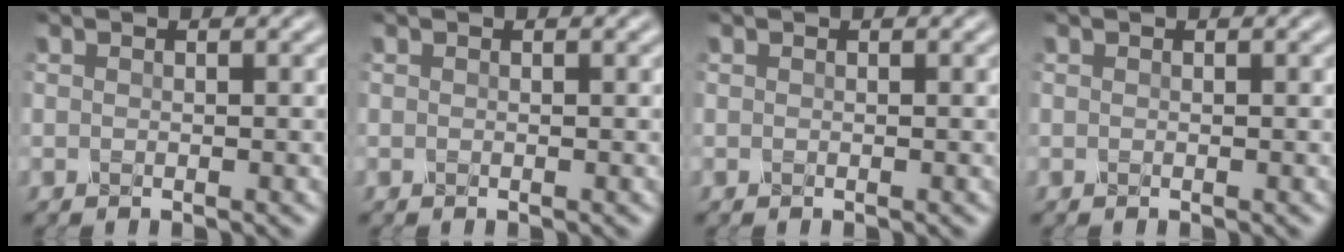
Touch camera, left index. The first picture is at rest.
{"total": 0.0}
{"total": 0.0}
{"total": 0.0}